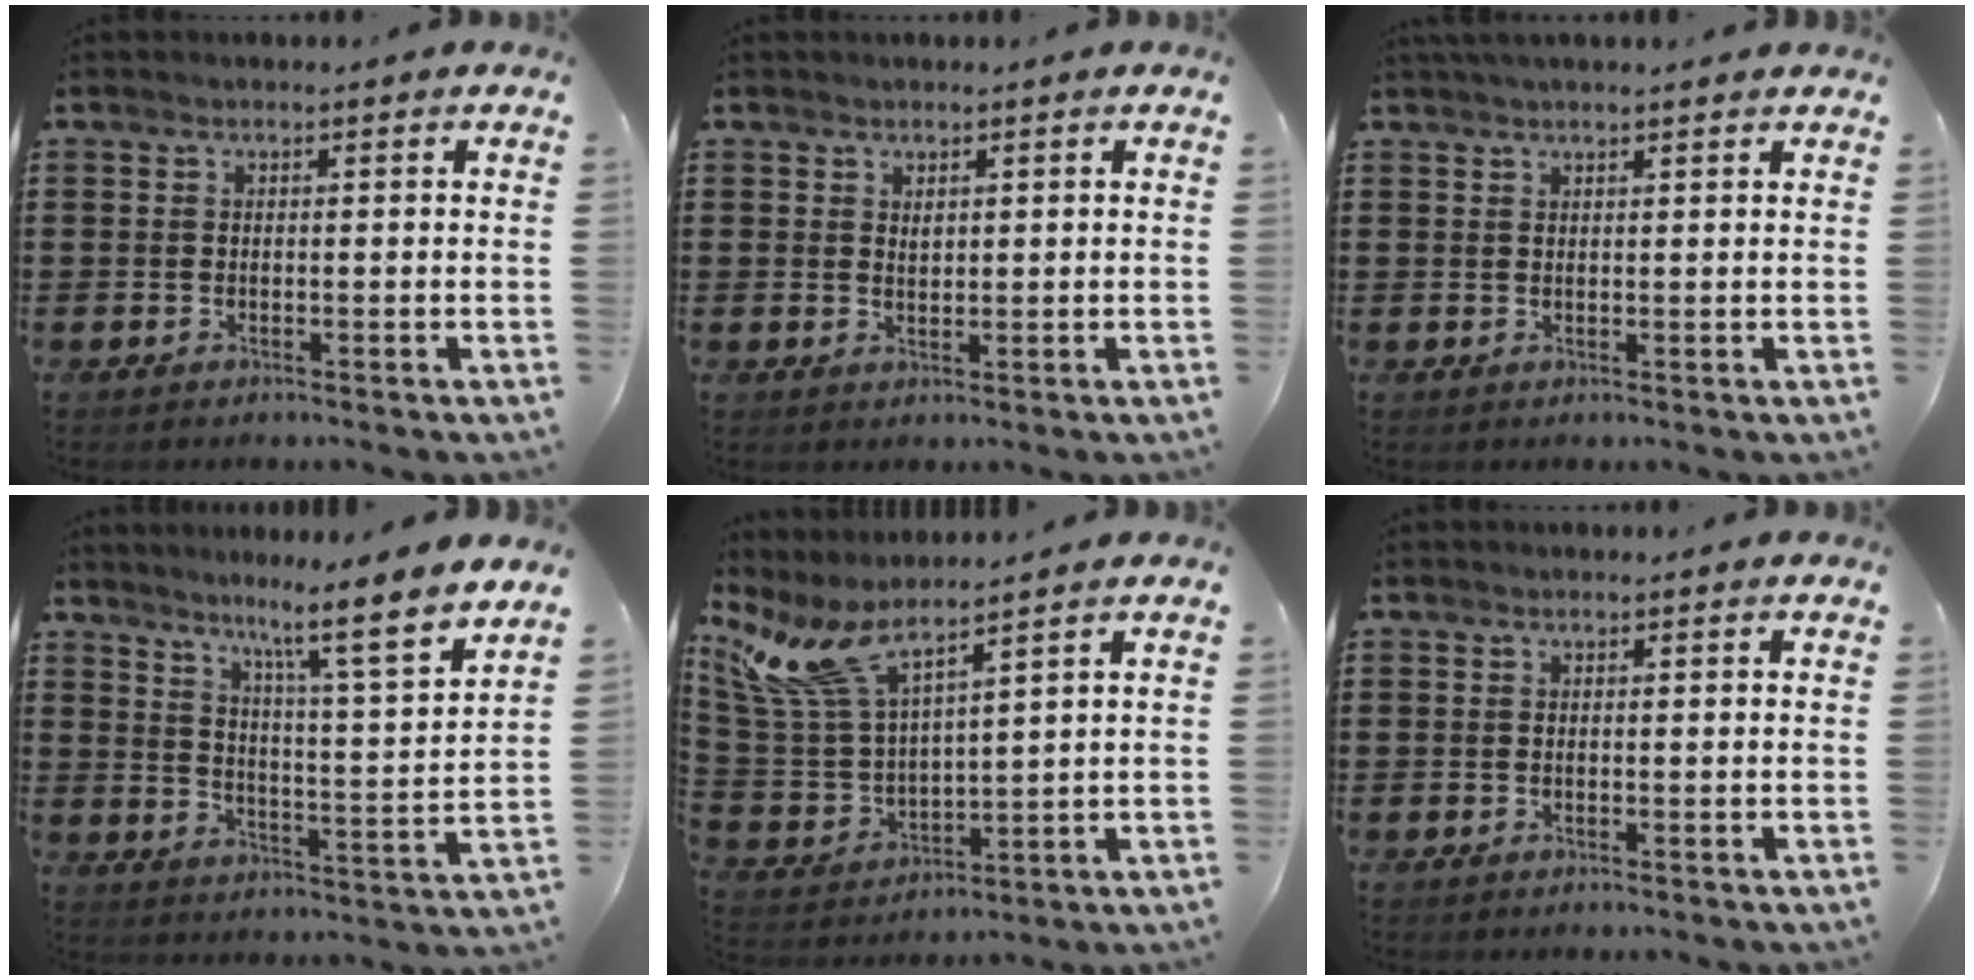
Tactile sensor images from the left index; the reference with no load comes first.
{"total": 1.0, "force": [0.8, 0.5, 0.4], "torque": [-0.011, 0.003, 0.015]}
{"total": 1.7, "force": [1.5, 0.0, 0.7], "torque": [-0.016, 0.000, 0.029]}
{"total": 6.9, "force": [5.6, -1.4, 3.7], "torque": [-0.072, -0.061, 0.075]}
{"total": 9.1, "force": [6.4, 2.2, 6.0], "torque": [-0.162, -0.039, 0.111]}
{"total": 0.0}